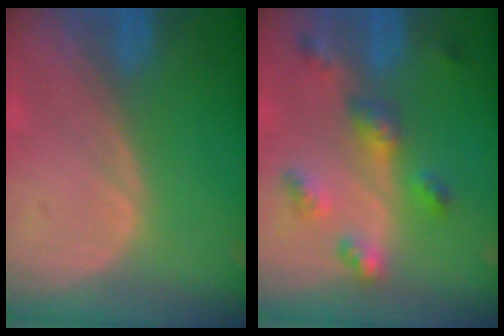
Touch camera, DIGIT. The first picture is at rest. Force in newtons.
{"total": 6.6, "press": 5.8, "slide": 3.1}